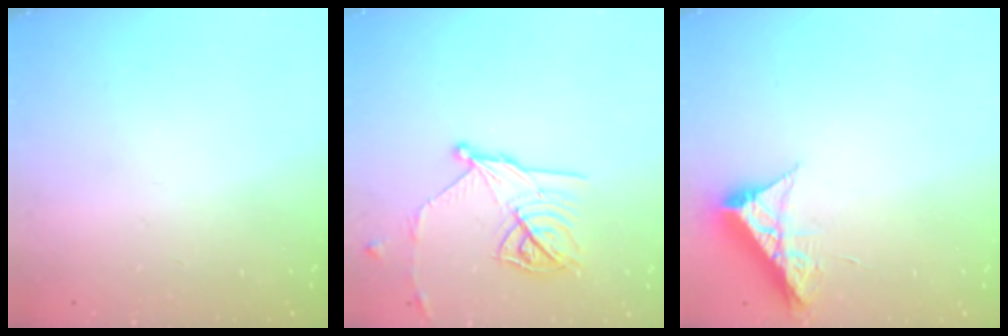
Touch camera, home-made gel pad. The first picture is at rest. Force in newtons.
{"total": 14.7, "press": 14.7, "slide": 0.6}
{"total": 8.6, "press": 8.6, "slide": 0.4}